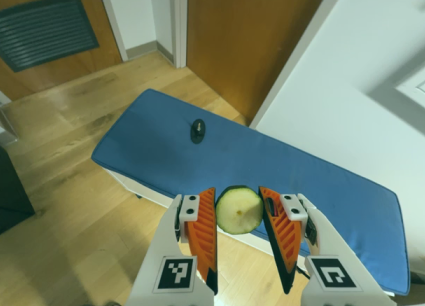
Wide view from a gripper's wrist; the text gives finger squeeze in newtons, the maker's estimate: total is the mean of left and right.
{"total": 10.6, "left": 11.2, "right": 9.9}